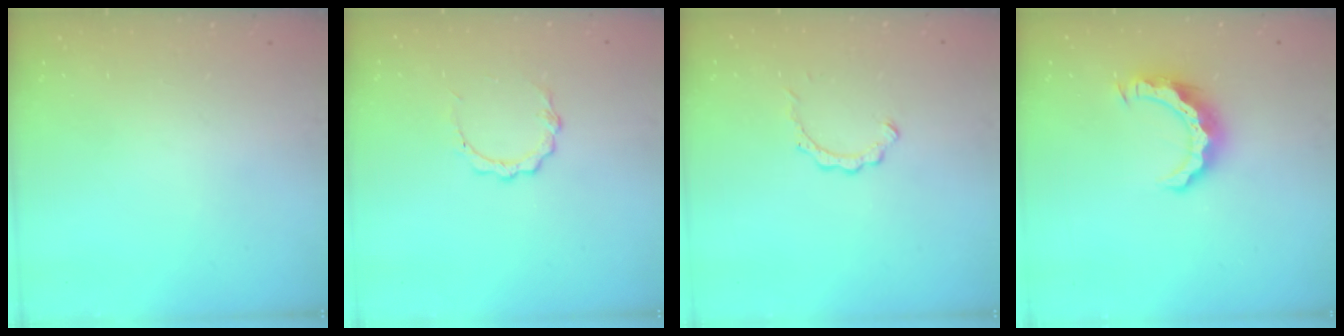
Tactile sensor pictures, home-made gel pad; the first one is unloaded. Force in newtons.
{"total": 5.3, "press": 5.3, "slide": 0.5}
{"total": 2.1, "press": 2.1, "slide": 0.2}
{"total": 8.9, "press": 8.9, "slide": 0.9}